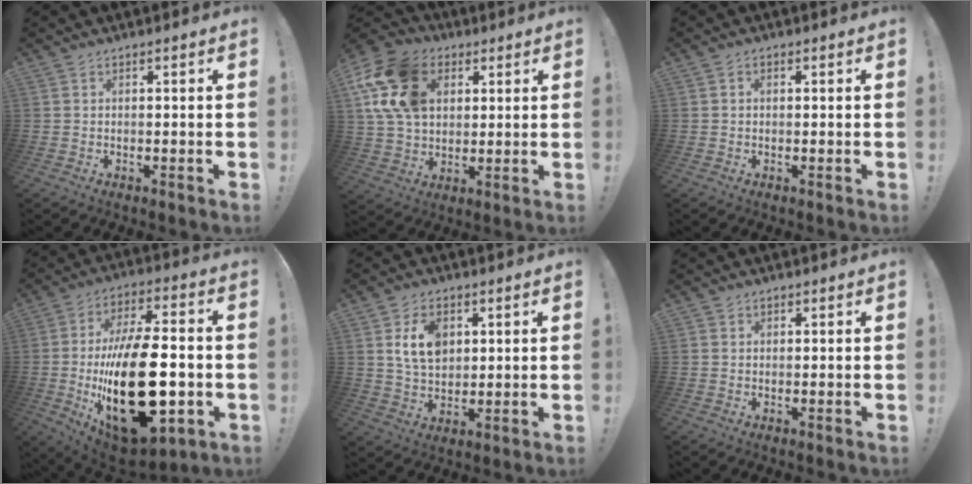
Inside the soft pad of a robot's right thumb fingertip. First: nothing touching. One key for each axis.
{"total": 19.8, "fx": 6.7, "fy": 14.5, "fz": 11.7, "tx": -0.214, "ty": -0.014, "tz": 0.130}
{"total": 0.9, "fx": -0.2, "fy": 0.7, "fz": 0.5, "tx": 0.000, "ty": 0.000, "tz": -0.005}
{"total": 31.4, "fx": -4.0, "fy": 15.3, "fz": 27.1, "tx": -0.485, "ty": 0.008, "tz": -0.051}
{"total": 10.6, "fx": 3.3, "fy": 7.5, "fz": 6.7, "tx": -0.110, "ty": 0.001, "tz": 0.061}
{"total": 0.7, "fx": 0.4, "fy": 0.6, "fz": 0.0, "tx": 0.003, "ty": -0.001, "tz": 0.008}